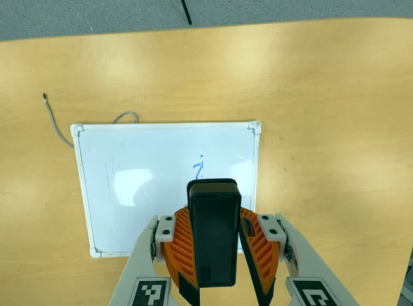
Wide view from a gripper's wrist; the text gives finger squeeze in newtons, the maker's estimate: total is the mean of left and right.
{"total": 8.7, "left": 8.5, "right": 9.0}